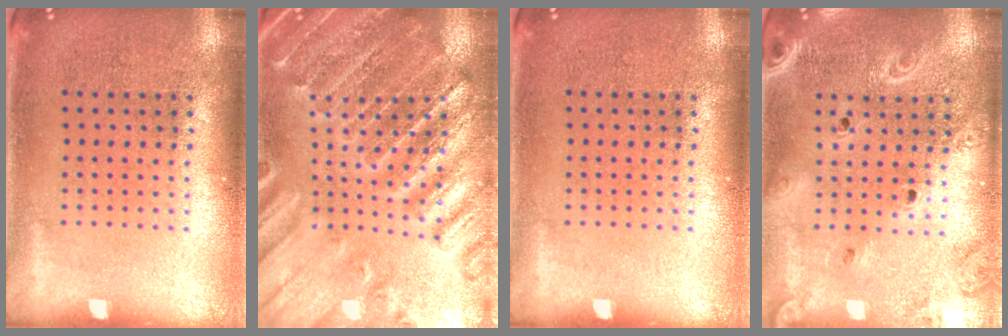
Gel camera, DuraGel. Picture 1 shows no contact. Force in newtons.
{"total": 2.8, "press": 2.8, "slide": 0.4}
{"total": 0.0}
{"total": 2.0, "press": 1.9, "slide": 0.7}